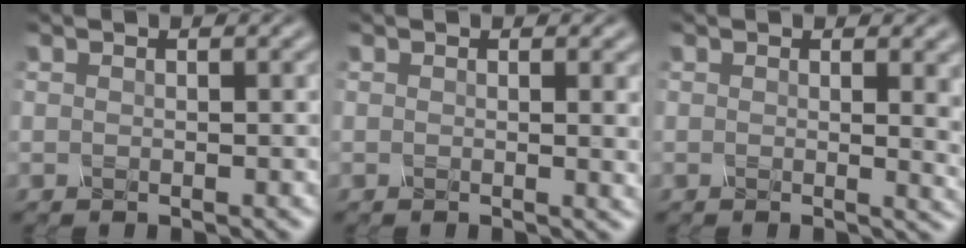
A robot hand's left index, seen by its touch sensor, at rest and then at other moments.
{"total": 2.2, "force": [0.2, 0.7, 2.0], "torque": [-0.016, -0.001, -0.002]}
{"total": 4.0, "force": [0.7, 1.5, 3.7], "torque": [-0.028, -0.002, 0.011]}